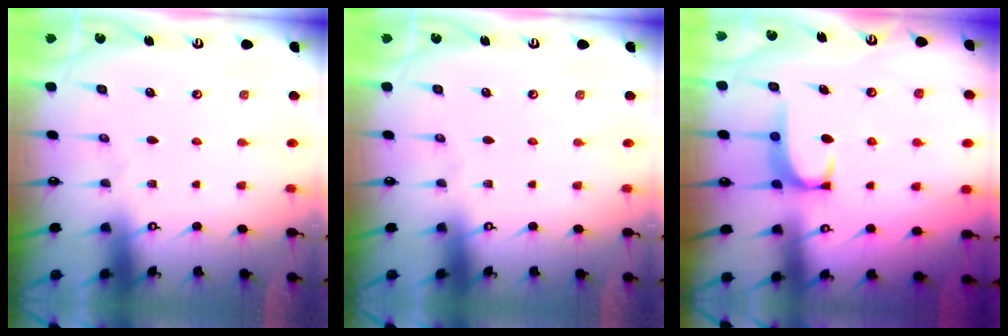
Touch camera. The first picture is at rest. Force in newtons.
{"total": 0.0}
{"total": 2.6, "press": 2.6, "slide": 0.4}